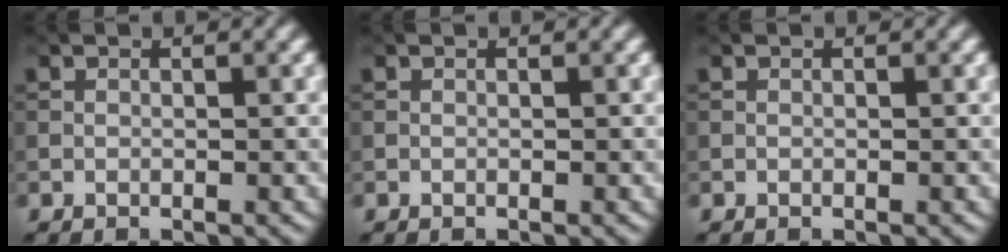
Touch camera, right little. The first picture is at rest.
{"total": 0.0}
{"total": 0.0}